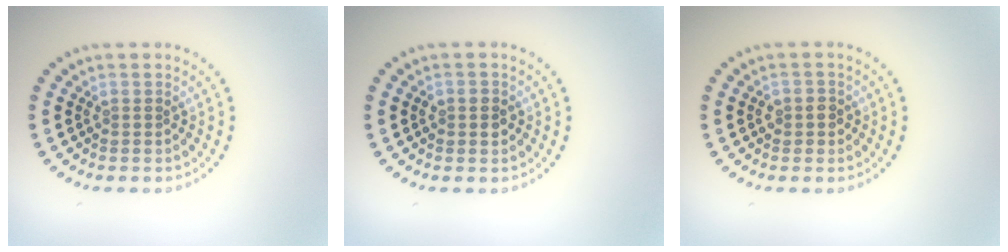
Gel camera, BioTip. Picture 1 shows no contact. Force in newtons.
{"total": 1.4, "press": 1.4, "slide": 0.3}
{"total": 1.5, "press": 1.4, "slide": 0.6}